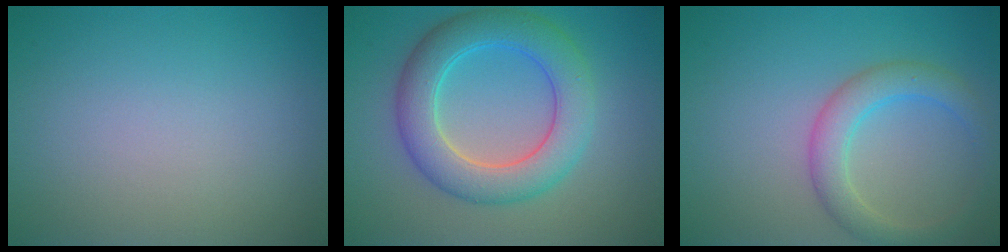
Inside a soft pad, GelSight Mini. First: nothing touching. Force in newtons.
{"total": 6.6, "press": 6.6, "slide": 0.2}
{"total": 3.5, "press": 3.5, "slide": 0.0}